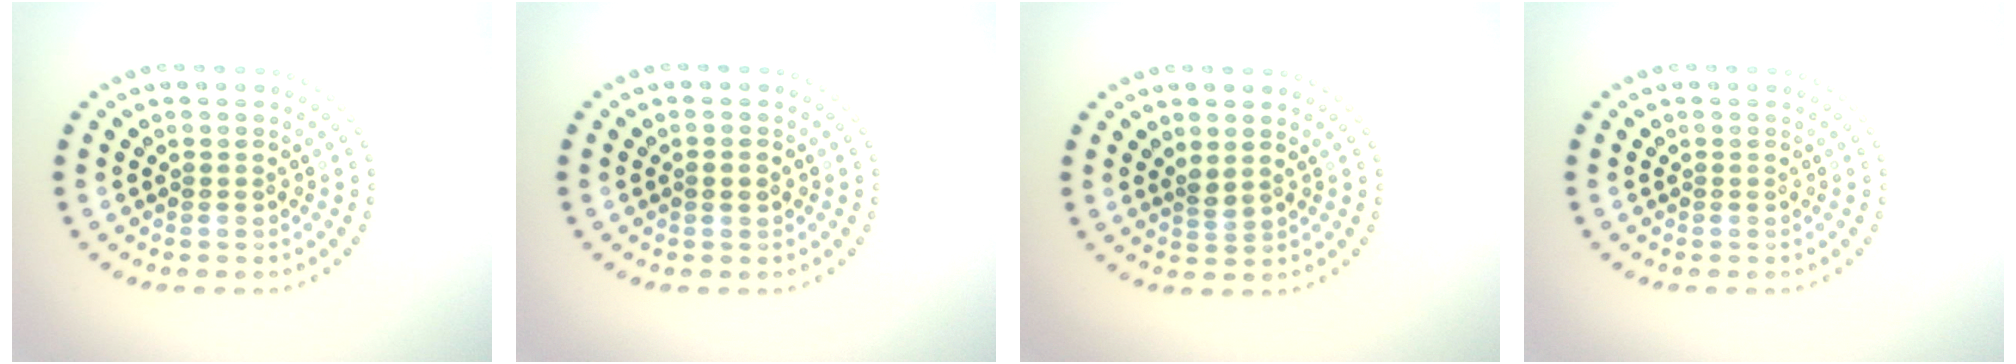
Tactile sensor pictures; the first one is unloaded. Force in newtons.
{"total": 1.3, "press": 1.2, "slide": 0.3}
{"total": 1.2, "press": 0.9, "slide": 0.8}
{"total": 0.0}